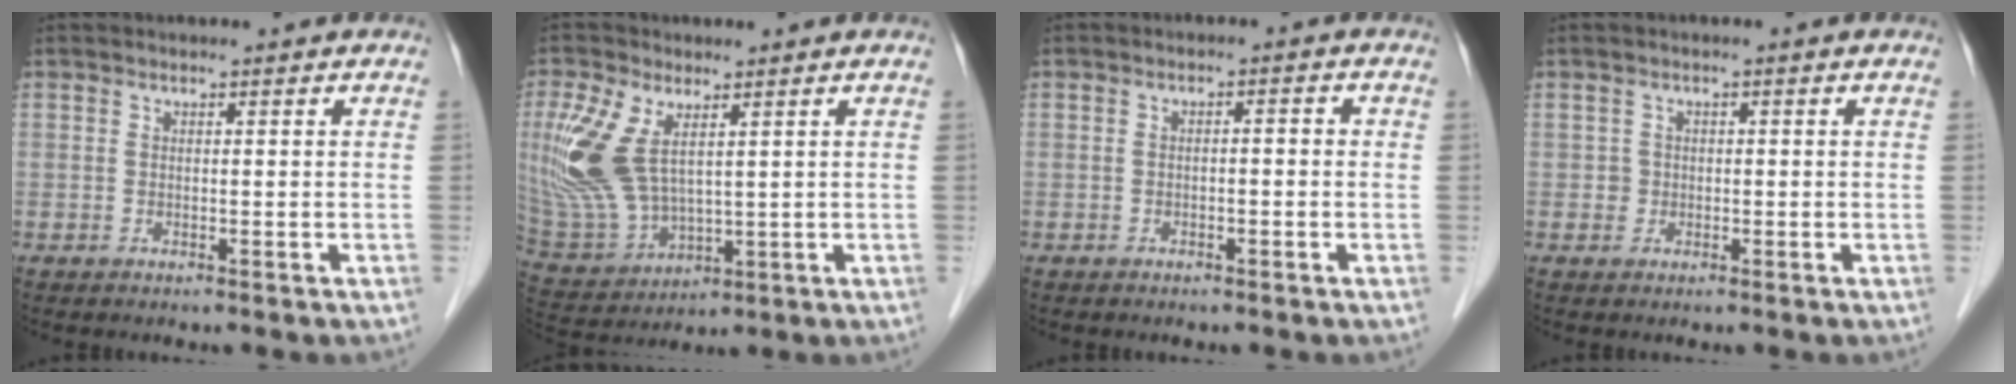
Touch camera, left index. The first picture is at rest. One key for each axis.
{"total": 11.3, "fx": 3.3, "fy": 5.5, "fz": 9.4, "tx": -0.231, "ty": 0.000, "tz": 0.082}
{"total": 1.7, "fx": -0.5, "fy": 0.5, "fz": 1.6, "tx": -0.028, "ty": 0.012, "tz": -0.005}
{"total": 1.2, "fx": -0.2, "fy": 1.2, "fz": 0.1, "tx": -0.001, "ty": 0.004, "tz": -0.002}